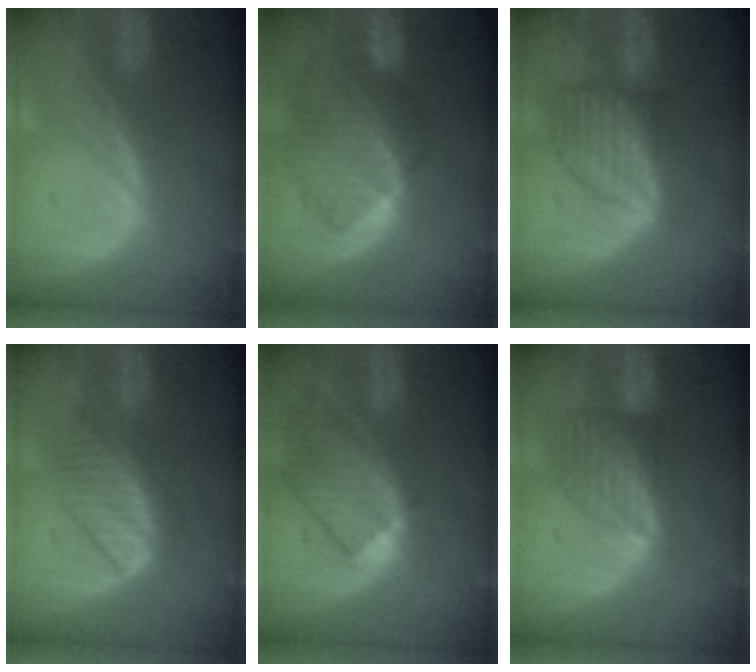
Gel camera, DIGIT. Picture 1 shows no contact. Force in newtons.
{"total": 10.2, "press": 8.9, "slide": 5.1}
{"total": 6.5, "press": 6.5, "slide": 0.1}
{"total": 5.9, "press": 5.8, "slide": 1.3}
{"total": 9.6, "press": 8.4, "slide": 4.6}
{"total": 6.0, "press": 5.9, "slide": 1.1}